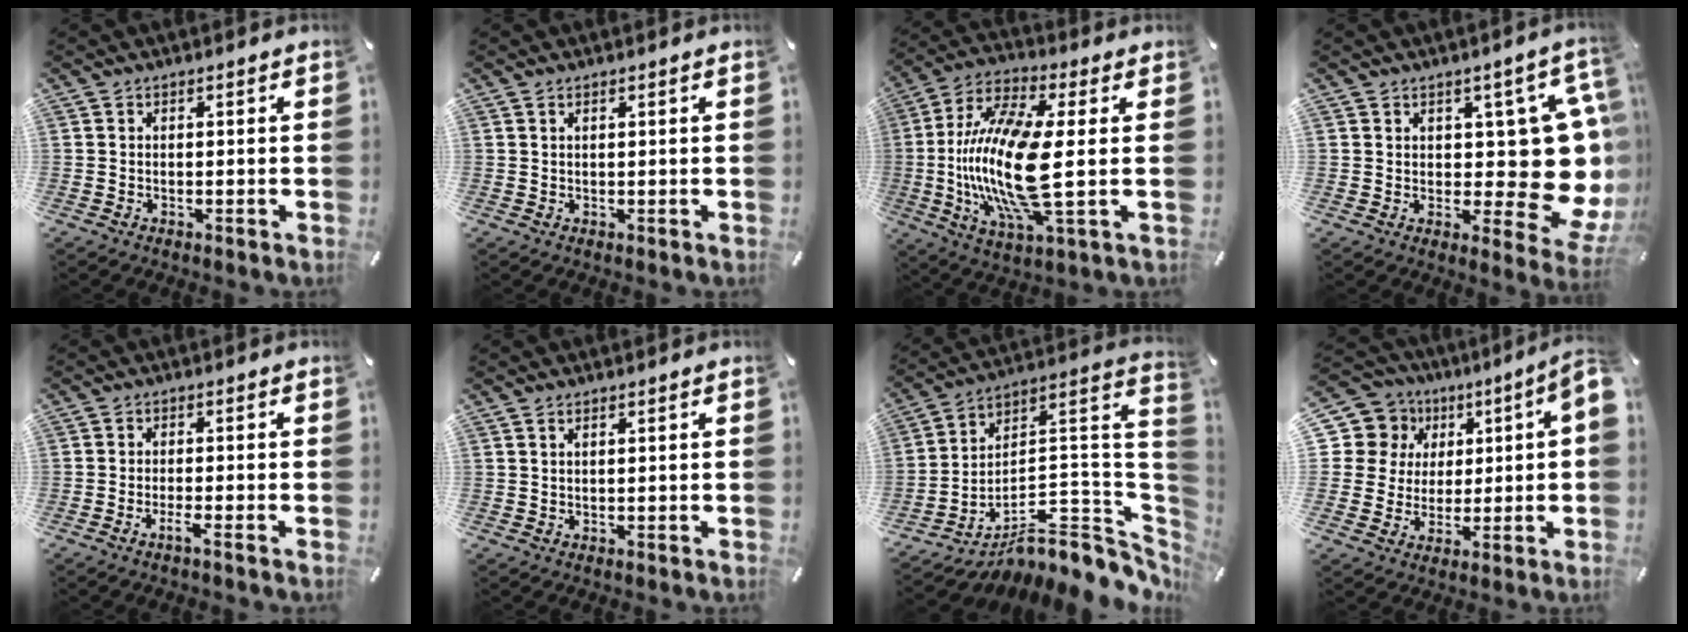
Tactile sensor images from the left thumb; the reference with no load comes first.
{"total": 0.7, "force": [0.4, 0.0, 0.6], "torque": [-0.011, -0.002, 0.007]}
{"total": 20.4, "force": [0.0, 5.2, 19.7], "torque": [-0.432, -0.033, -0.010]}
{"total": 17.0, "force": [2.6, 8.5, 14.6], "torque": [-0.178, -0.037, 0.057]}
{"total": 2.6, "force": [-1.5, 0.1, 2.1], "torque": [-0.034, -0.001, -0.025]}
{"total": 0.9, "force": [0.6, -0.1, 0.7], "torque": [-0.014, -0.002, 0.012]}
{"total": 10.6, "force": [-7.2, 5.1, 5.8], "torque": [-0.012, -0.047, -0.116]}
{"total": 12.2, "force": [2.8, 11.1, 4.2], "torque": [-0.070, -0.011, 0.059]}